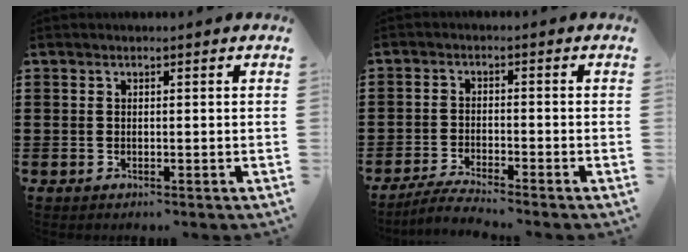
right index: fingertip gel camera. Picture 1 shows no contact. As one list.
[{"total": 3.4, "force": [-3.3, -0.2, 0.8], "torque": [-0.024, -0.003, -0.068]}]